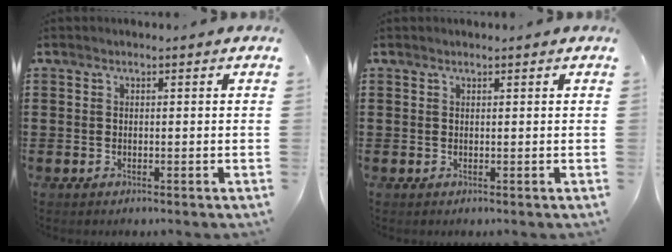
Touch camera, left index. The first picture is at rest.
{"total": 0.0}